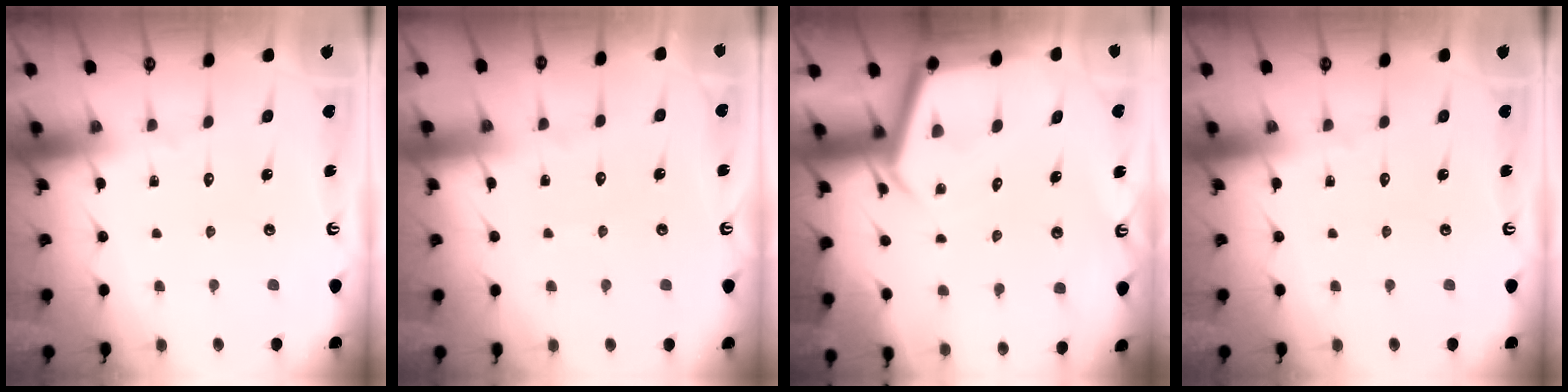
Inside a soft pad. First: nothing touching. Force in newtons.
{"total": 2.0, "press": 2.0, "slide": 0.3}
{"total": 5.2, "press": 5.2, "slide": 0.4}
{"total": 0.0}